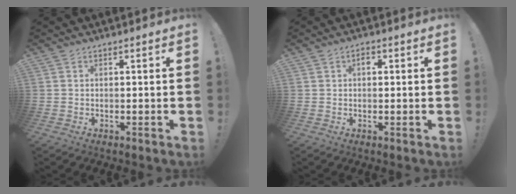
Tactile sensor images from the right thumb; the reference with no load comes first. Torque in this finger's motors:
{"motor_torque": [0.42, 0.55, 0.12, -0.17, 0.00]}